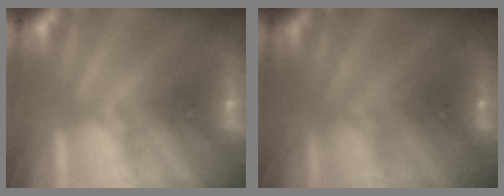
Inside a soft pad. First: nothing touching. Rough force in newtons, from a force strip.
{"total": 1.7}